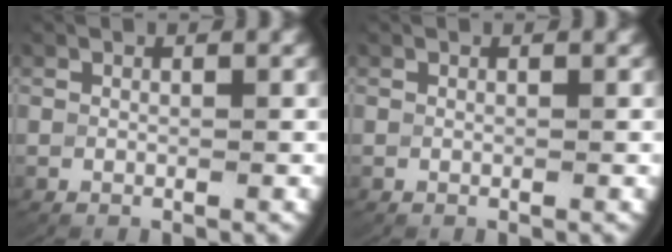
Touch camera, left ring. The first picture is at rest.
{"total": 0.0}